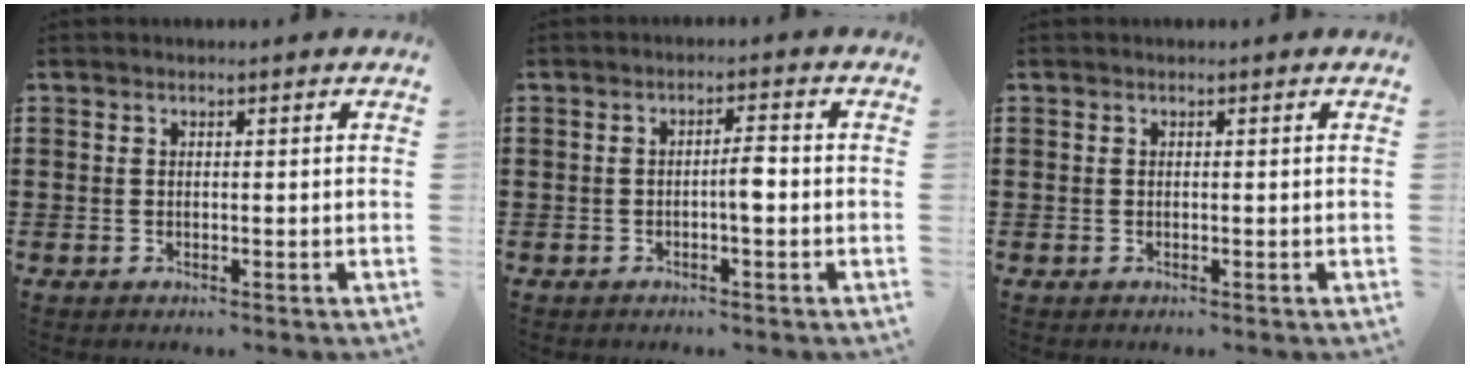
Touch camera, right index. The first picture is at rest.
{"total": 2.8, "force": [-0.6, 0.6, 2.7], "torque": [-0.049, 0.003, -0.011]}
{"total": 0.0}